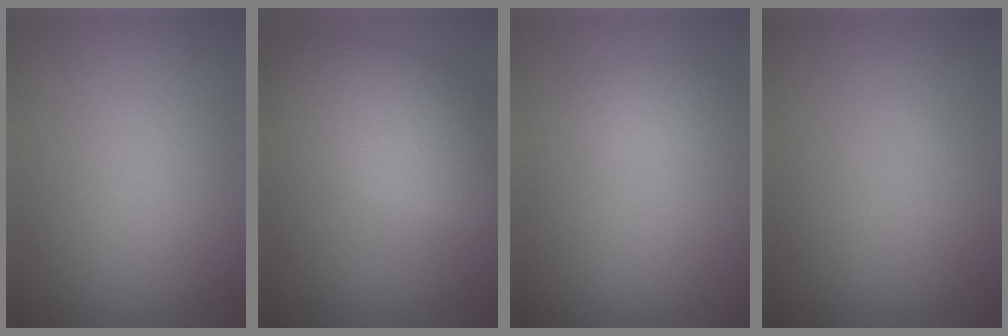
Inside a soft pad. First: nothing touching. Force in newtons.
{"total": 7.4, "press": 7.4, "slide": 0.4}
{"total": 1.2, "press": 1.2, "slide": 0.1}
{"total": 0.0}